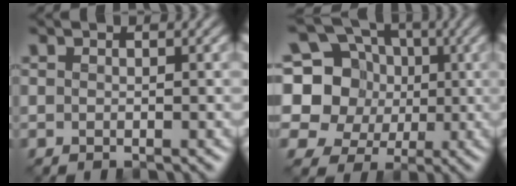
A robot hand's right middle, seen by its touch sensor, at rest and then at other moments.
{"total": 10.1, "force": [1.9, 8.9, 4.2], "torque": [-0.113, 0.037, 0.003]}